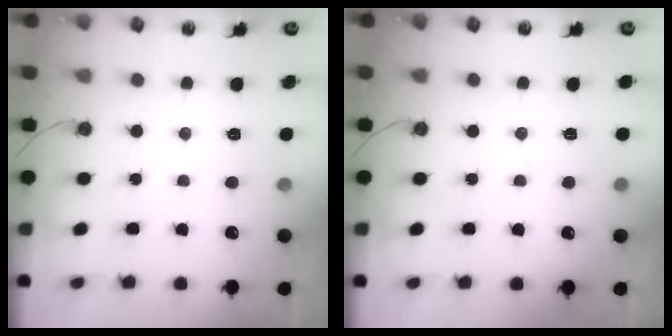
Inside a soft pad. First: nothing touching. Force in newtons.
{"total": 1.4, "press": 1.4, "slide": 0.1}